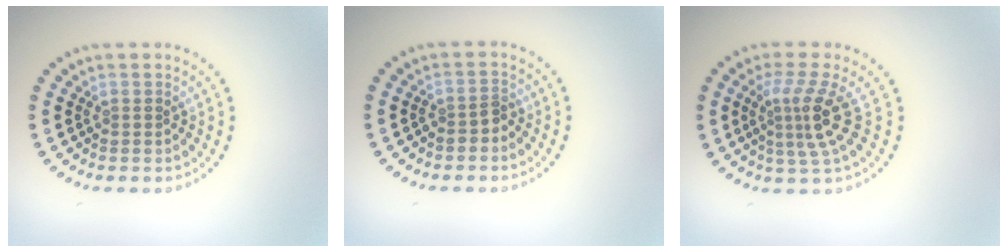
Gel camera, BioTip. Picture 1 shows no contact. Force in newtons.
{"total": 1.4, "press": 1.1, "slide": 0.8}
{"total": 3.7, "press": 2.5, "slide": 2.8}